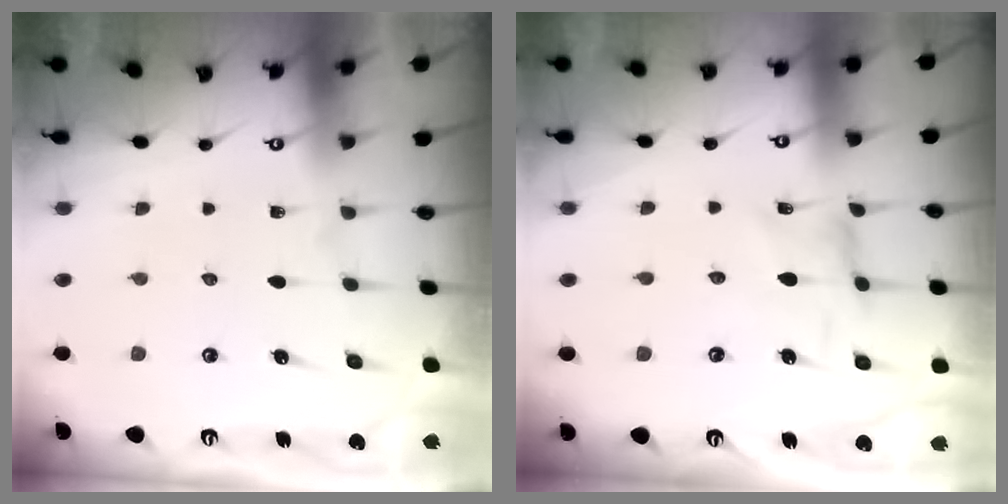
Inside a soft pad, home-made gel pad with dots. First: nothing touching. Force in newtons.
{"total": 0.9, "press": 0.9, "slide": 0.3}